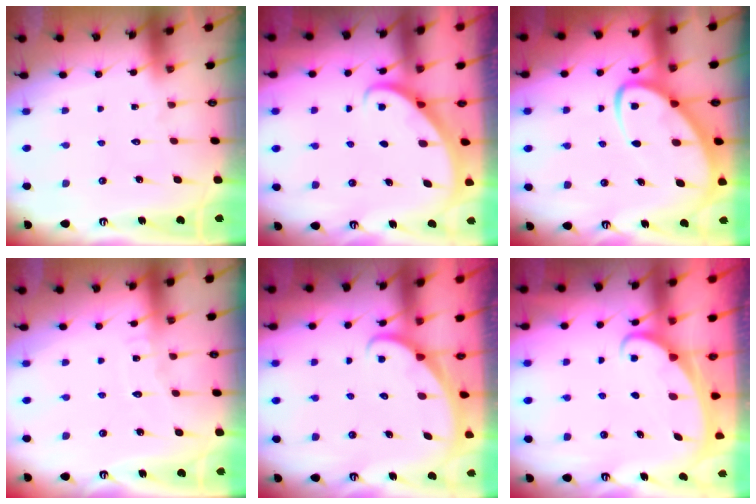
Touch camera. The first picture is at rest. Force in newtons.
{"total": 2.7, "press": 2.7, "slide": 0.2}
{"total": 8.4, "press": 8.4, "slide": 0.9}
{"total": 4.7, "press": 4.7, "slide": 0.3}
{"total": 2.0, "press": 2.0, "slide": 0.1}
{"total": 2.4, "press": 2.4, "slide": 0.3}